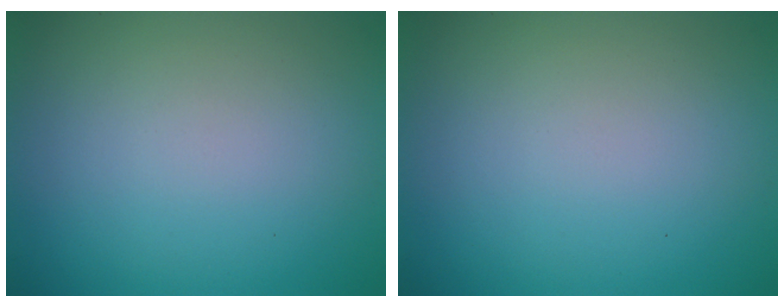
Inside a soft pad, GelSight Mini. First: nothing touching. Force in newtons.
{"total": 0.0}